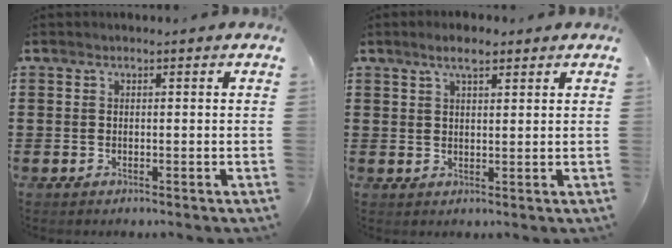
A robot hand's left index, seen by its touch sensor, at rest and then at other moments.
{"total": 3.8, "force": [2.7, 1.0, 2.5], "torque": [-0.053, 0.006, 0.048]}